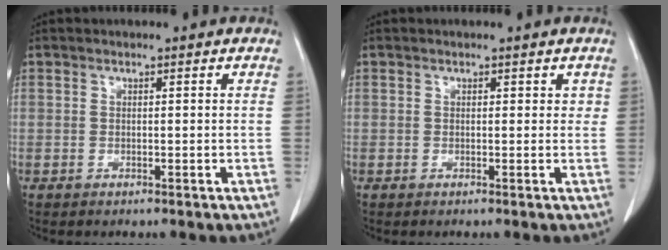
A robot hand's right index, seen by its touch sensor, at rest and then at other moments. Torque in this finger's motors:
{"motor_torque": [-0.05, -0.08, 0.02, -0.01]}